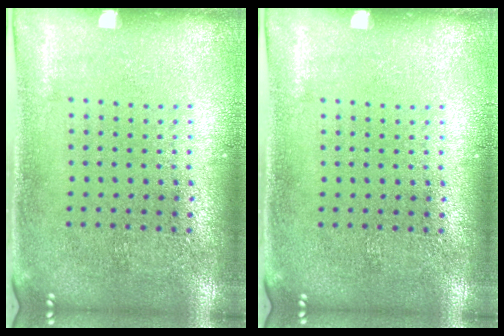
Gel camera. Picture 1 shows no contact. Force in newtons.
{"total": 0.0}